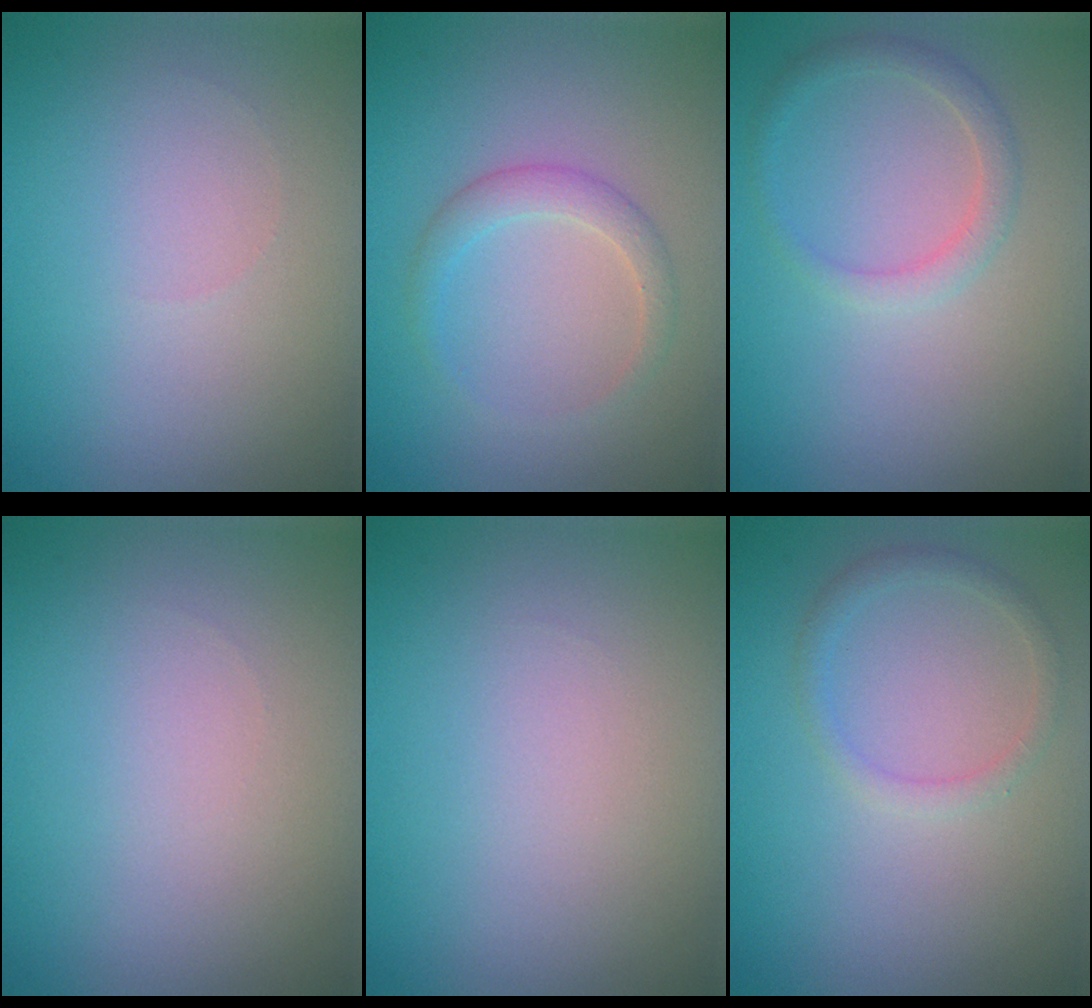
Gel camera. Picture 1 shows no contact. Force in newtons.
{"total": 1.9, "press": 1.9, "slide": 0.1}
{"total": 1.7, "press": 1.7, "slide": 0.1}
{"total": 0.0}
{"total": 0.0}
{"total": 1.4, "press": 1.4, "slide": 0.2}